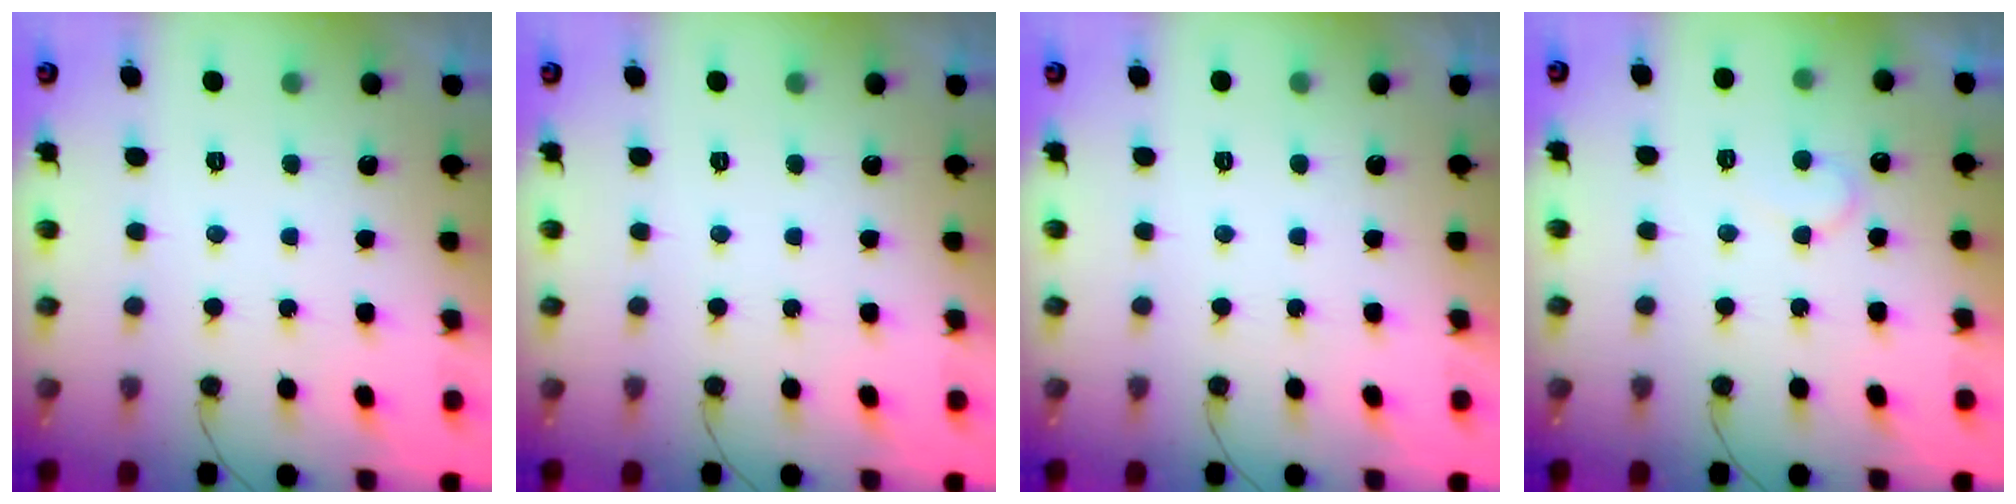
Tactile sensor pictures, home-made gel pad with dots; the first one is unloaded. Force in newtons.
{"total": 0.0}
{"total": 1.7, "press": 1.7, "slide": 0.0}
{"total": 5.8, "press": 5.8, "slide": 0.4}